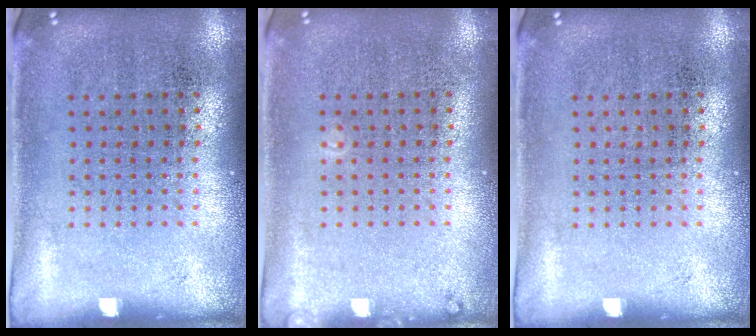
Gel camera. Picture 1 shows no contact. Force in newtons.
{"total": 0.6, "press": 0.6, "slide": 0.2}
{"total": 0.0}